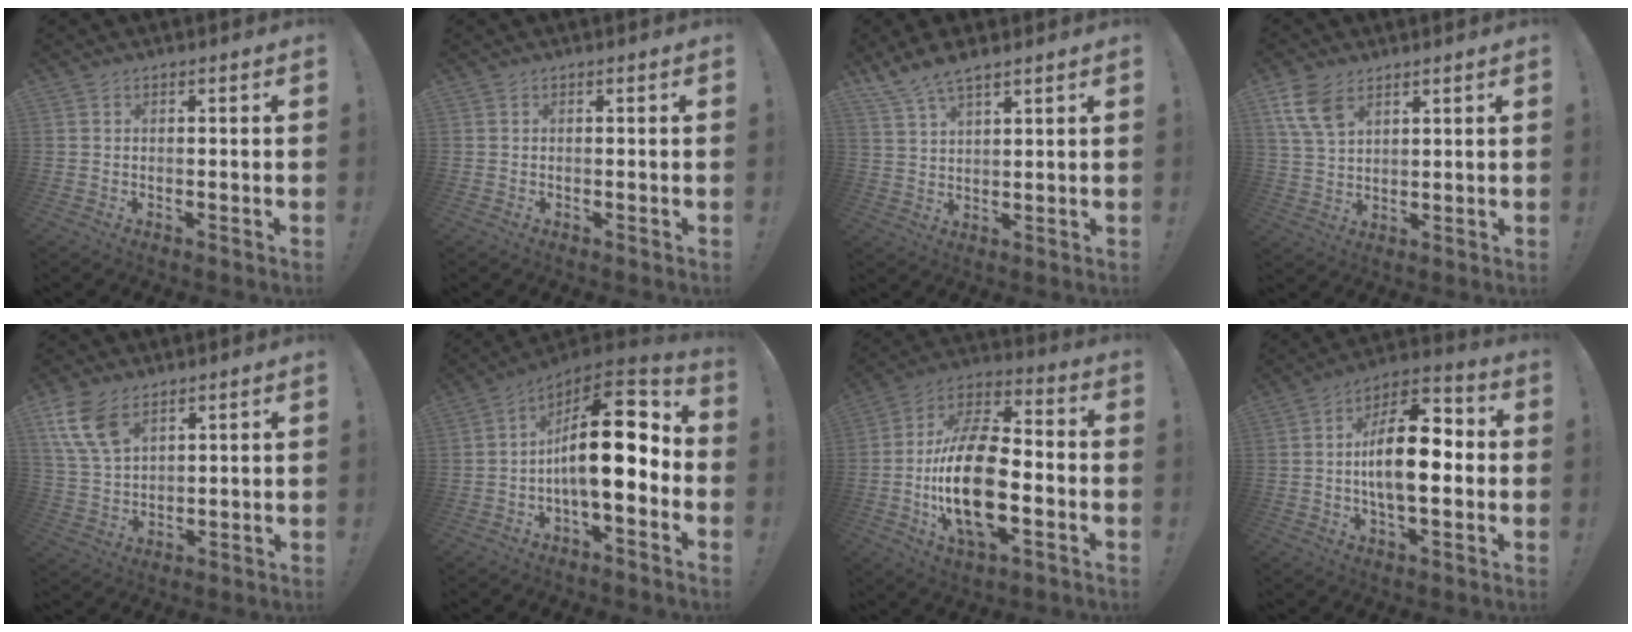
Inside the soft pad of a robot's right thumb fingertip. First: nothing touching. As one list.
[{"total": 0.0}, {"total": 6.8, "force": [5.7, 1.7, 3.3], "torque": [-0.070, -0.027, 0.108]}, {"total": 8.5, "force": [4.9, 4.8, 5.0], "torque": [-0.098, -0.017, 0.097]}, {"total": 10.4, "force": [6.2, 5.6, 6.1], "torque": [-0.125, -0.021, 0.122]}, {"total": 19.5, "force": [0.3, 8.1, 17.8], "torque": [-0.290, 0.002, 0.004]}, {"total": 22.3, "force": [-4.4, 11.0, 18.8], "torque": [-0.362, 0.013, -0.076]}, {"total": 16.3, "force": [-1.2, 7.8, 14.2], "torque": [-0.233, 0.013, -0.025]}]